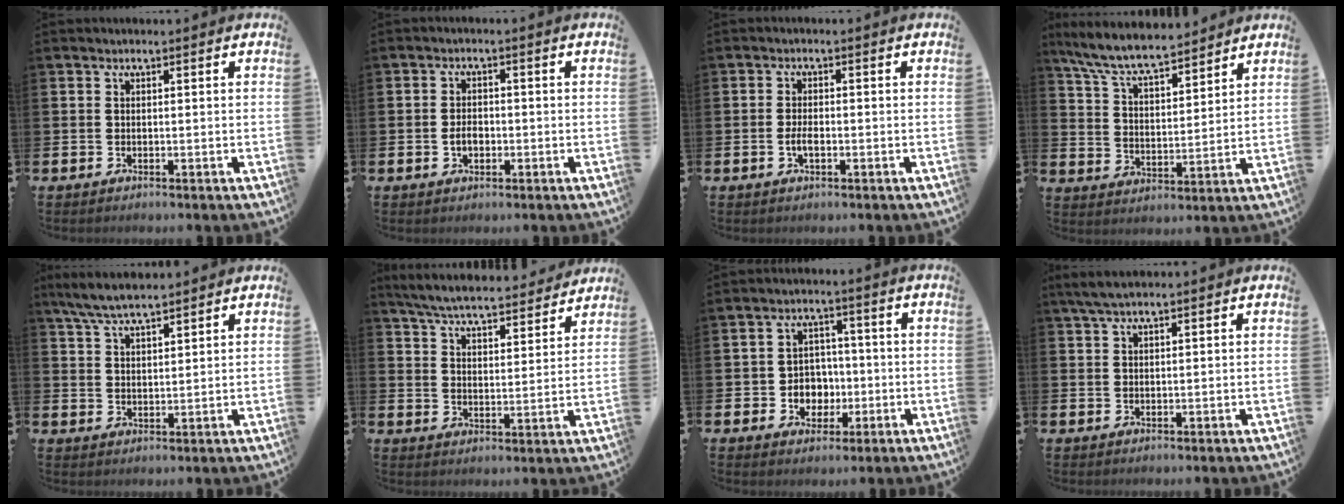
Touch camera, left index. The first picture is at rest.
{"total": 2.4, "force": [-0.5, 1.6, 1.7], "torque": [-0.019, 0.000, -0.014]}
{"total": 2.2, "force": [-0.5, 1.0, 1.9], "torque": [-0.030, 0.000, -0.012]}
{"total": 8.0, "force": [7.4, 1.3, 2.8], "torque": [-0.082, -0.041, 0.132]}
{"total": 6.0, "force": [5.5, 0.8, 2.3], "torque": [-0.061, -0.015, 0.102]}
{"total": 6.4, "force": [6.2, 0.7, 1.5], "torque": [-0.054, -0.042, 0.107]}
{"total": 4.3, "force": [-0.7, 3.9, 1.5], "torque": [-0.022, -0.001, -0.023]}
{"total": 3.1, "force": [2.4, 0.7, 1.9], "torque": [-0.041, 0.003, 0.044]}